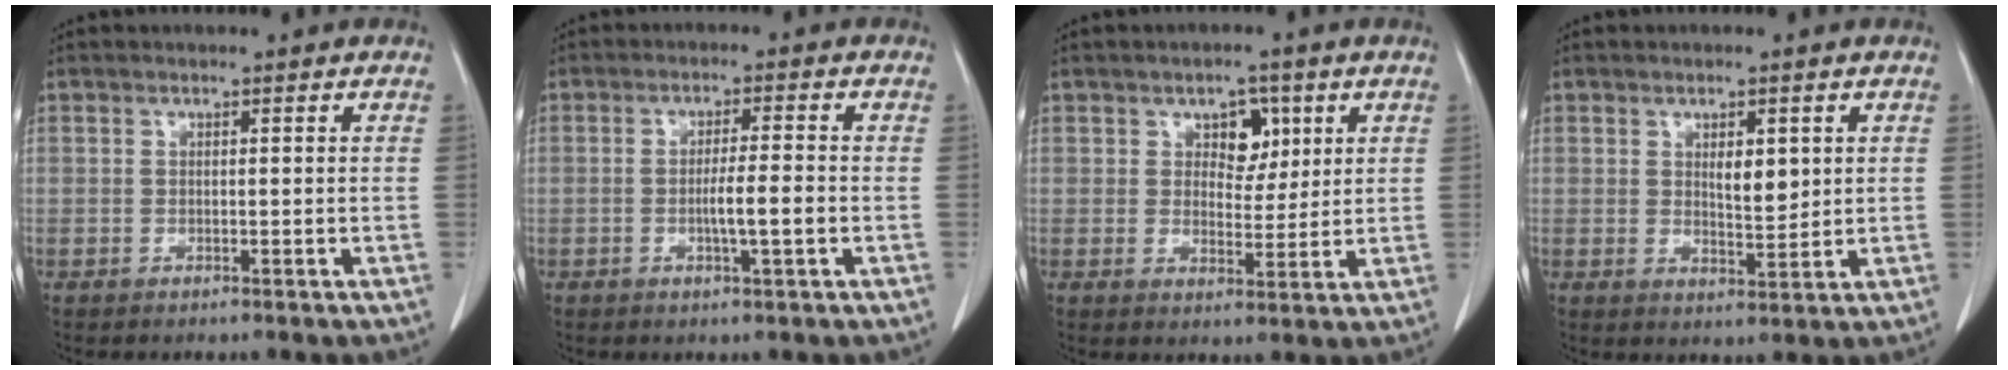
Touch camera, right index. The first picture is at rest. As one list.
[{"total": 4.4, "force": [-0.9, 0.1, 4.3], "torque": [-0.072, -0.002, -0.014]}, {"total": 5.1, "force": [2.1, 3.2, 3.3], "torque": [-0.042, 0.007, 0.032]}, {"total": 4.0, "force": [1.2, 1.6, 3.5], "torque": [-0.058, -0.007, 0.021]}]